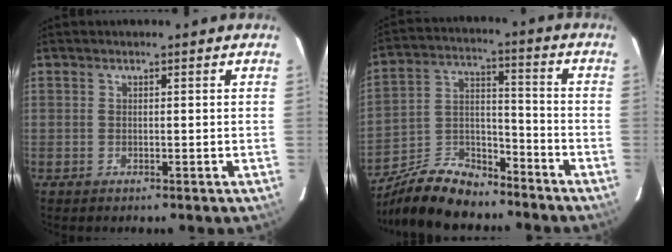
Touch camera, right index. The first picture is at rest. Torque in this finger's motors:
{"motor_torque": [0.40, -1.23, 0.11, 0.00]}